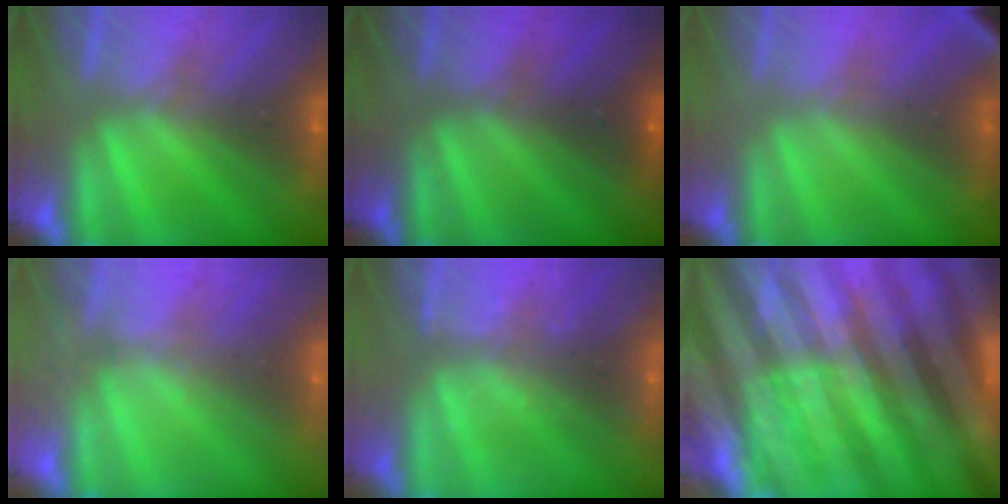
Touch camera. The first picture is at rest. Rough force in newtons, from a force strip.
{"total": 1.8}
{"total": 2.8}
{"total": 2.4}
{"total": 2.3}
{"total": 5.6}